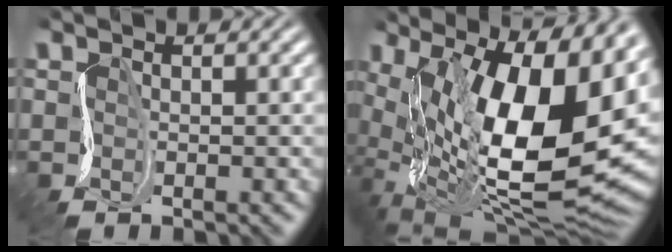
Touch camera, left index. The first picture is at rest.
{"total": 17.0, "force": [1.6, 7.8, 15.0], "torque": [-0.213, -0.022, 0.034]}